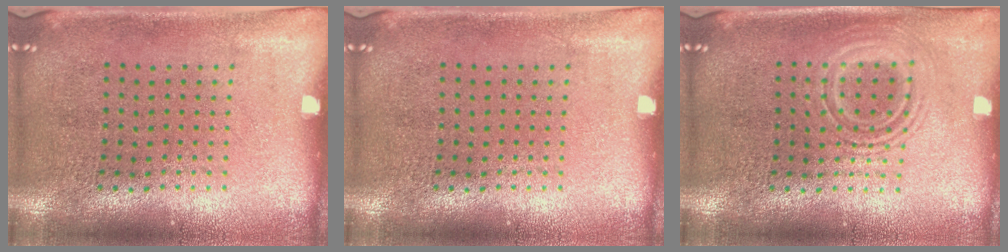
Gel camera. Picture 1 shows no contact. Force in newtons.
{"total": 0.0}
{"total": 1.4, "press": 1.4, "slide": 0.2}